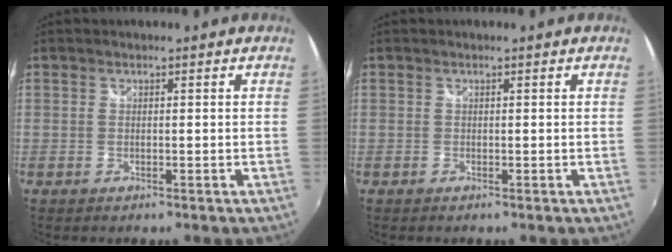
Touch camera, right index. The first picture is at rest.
{"total": 0.0}